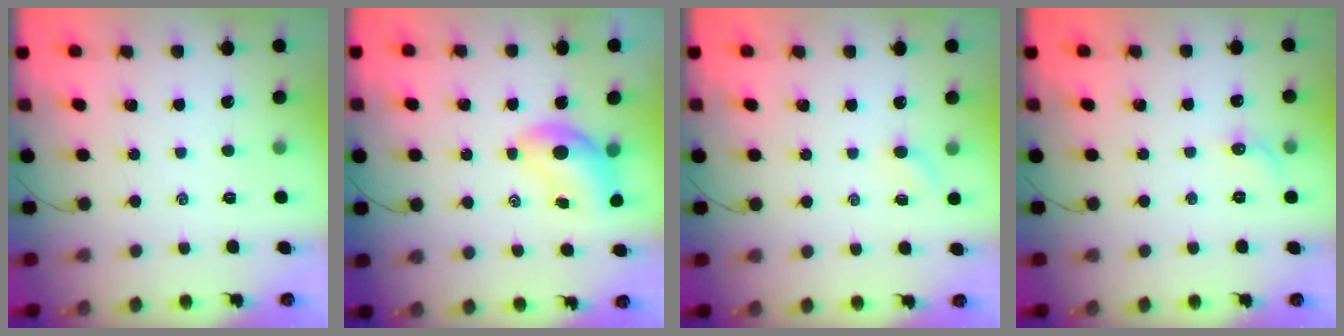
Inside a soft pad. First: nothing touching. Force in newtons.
{"total": 6.7, "press": 6.6, "slide": 0.8}
{"total": 2.4, "press": 2.3, "slide": 0.8}
{"total": 5.3, "press": 5.0, "slide": 1.8}